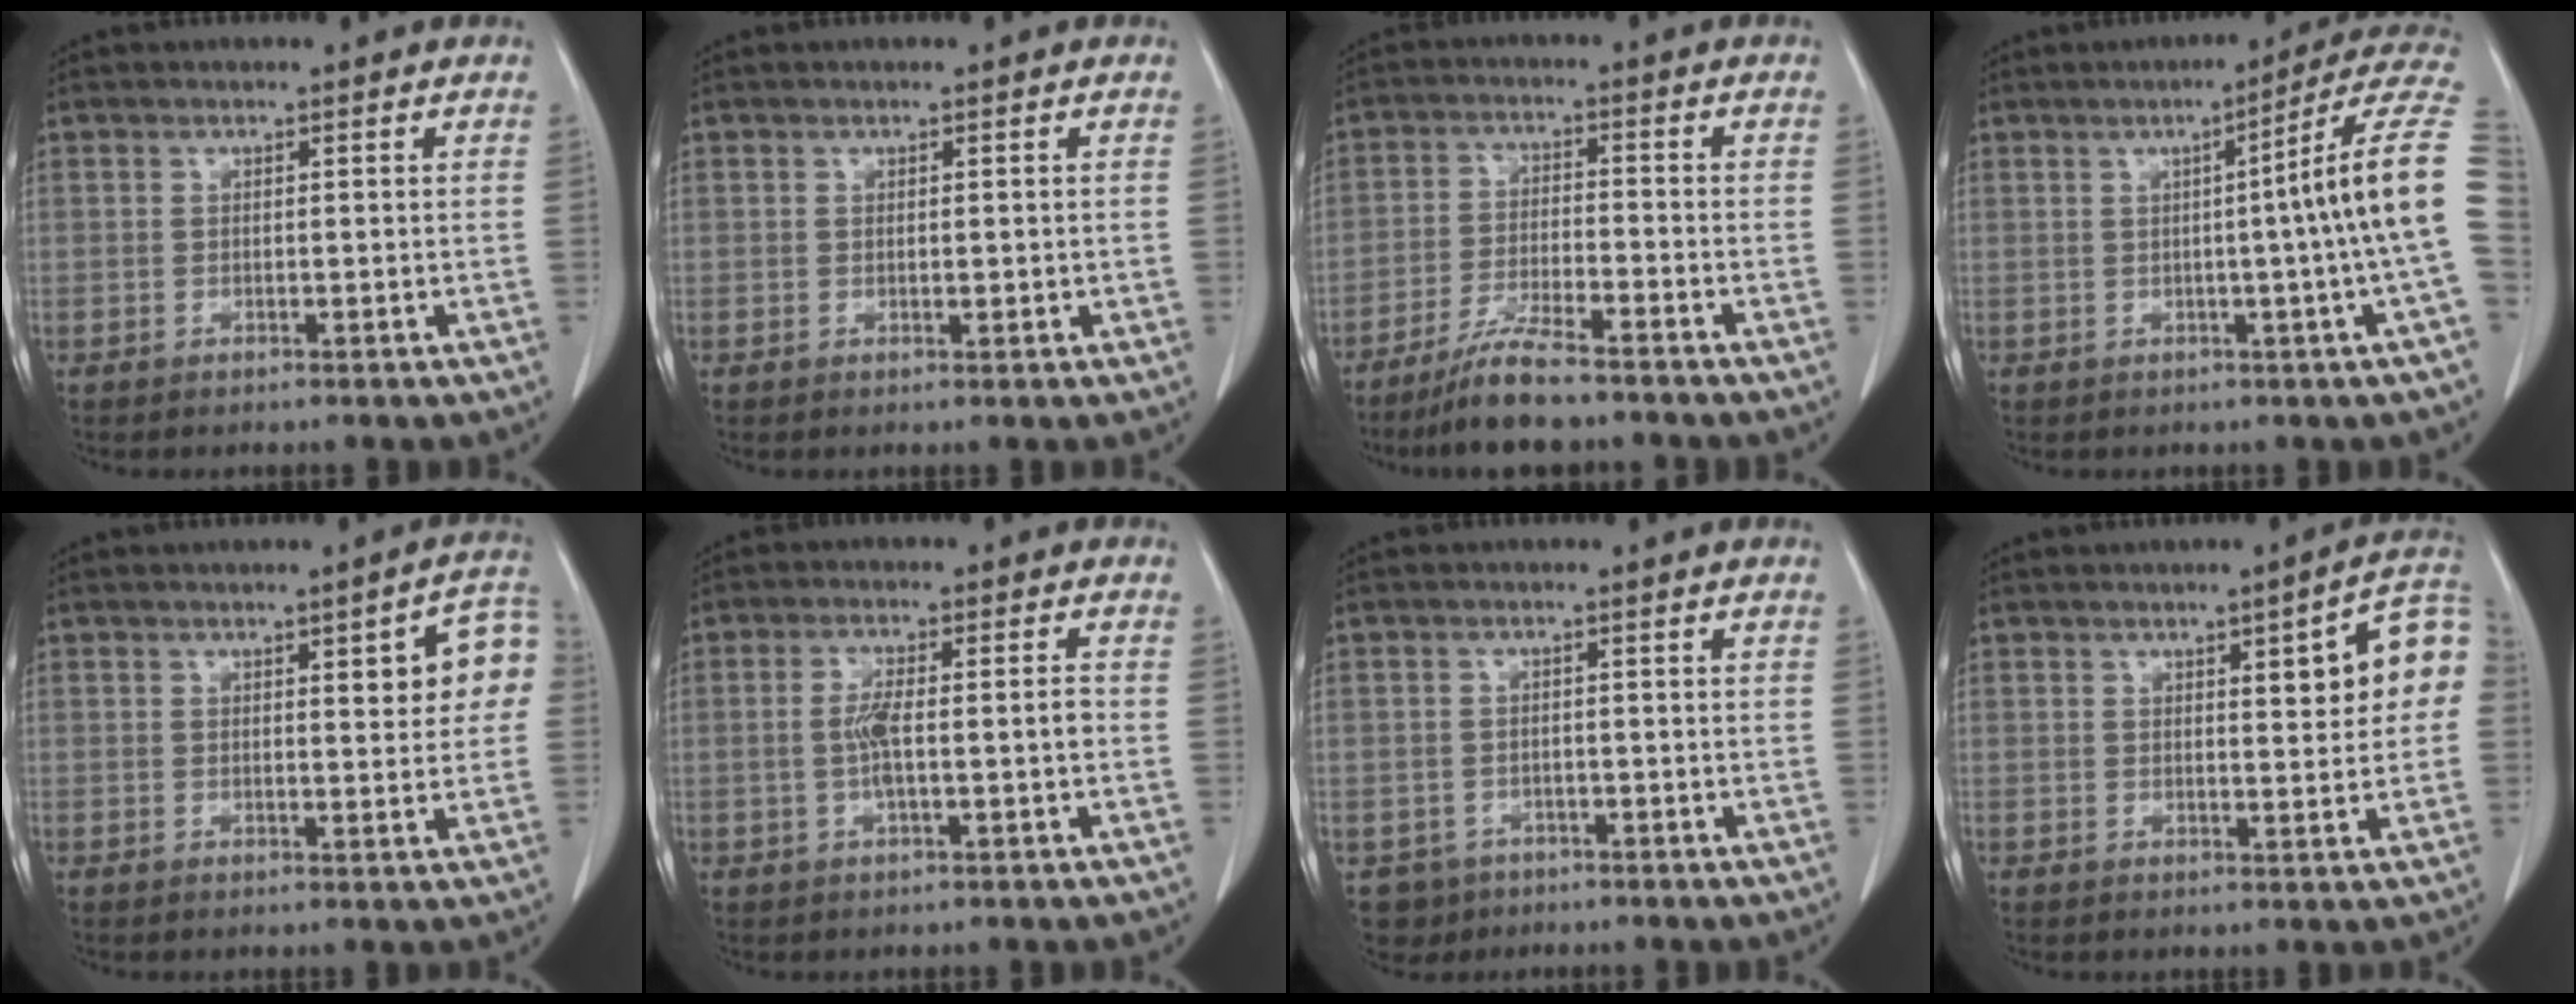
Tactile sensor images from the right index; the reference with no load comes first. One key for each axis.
{"total": 0.8, "fx": 0.0, "fy": 0.4, "fz": 0.7, "tx": -0.011, "ty": -0.002, "tz": 0.002}
{"total": 7.7, "fx": -6.4, "fy": 0.6, "fz": 4.3, "tx": -0.082, "ty": -0.022, "tz": -0.113}
{"total": 12.5, "fx": 0.1, "fy": -2.8, "fz": 12.2, "tx": -0.137, "ty": 0.009, "tz": -0.008}
{"total": 7.4, "fx": 1.7, "fy": 1.8, "fz": 7.0, "tx": -0.079, "ty": 0.017, "tz": 0.016}
{"total": 5.2, "fx": -0.9, "fy": 0.8, "fz": 5.1, "tx": -0.104, "ty": 0.008, "tz": -0.014}
{"total": 4.0, "fx": -2.3, "fy": 3.3, "fz": -0.1, "tx": 0.005, "ty": 0.008, "tz": -0.032}
{"total": 9.0, "fx": 1.8, "fy": 1.8, "fz": 8.6, "tx": -0.108, "ty": 0.021, "tz": 0.019}